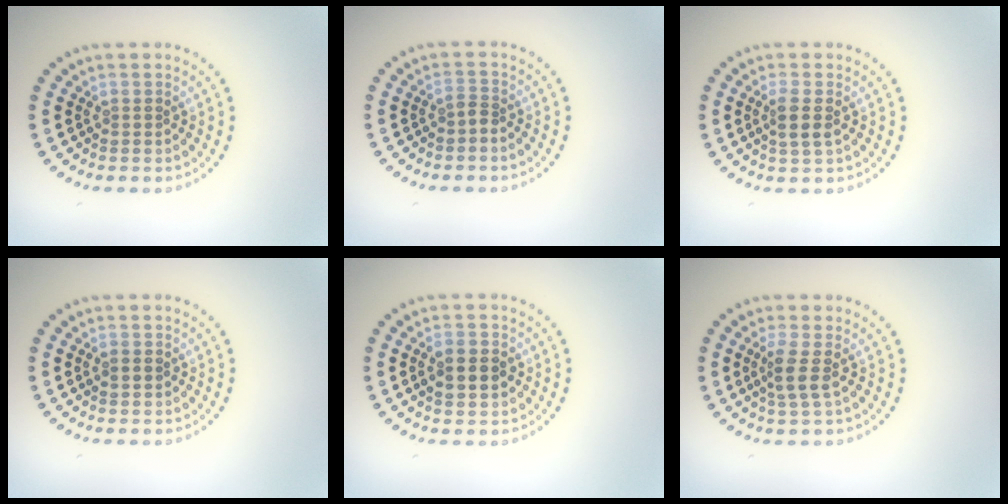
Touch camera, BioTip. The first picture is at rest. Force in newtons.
{"total": 0.9, "press": 0.6, "slide": 0.7}
{"total": 2.0, "press": 1.8, "slide": 0.9}
{"total": 1.3, "press": 1.3, "slide": 0.1}
{"total": 3.2, "press": 3.2, "slide": 0.1}
{"total": 2.4, "press": 1.9, "slide": 1.5}